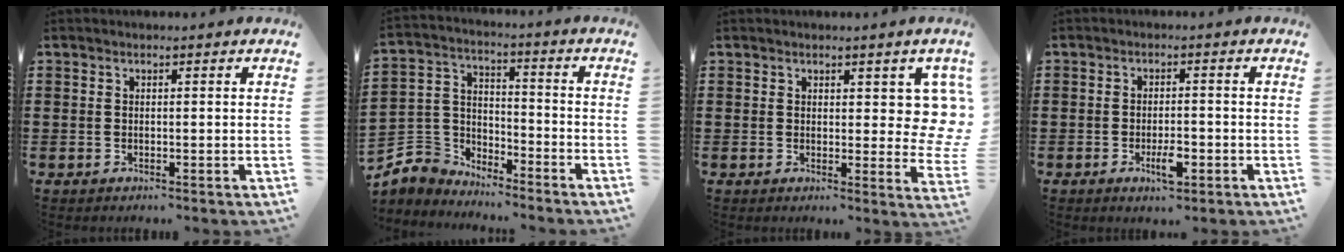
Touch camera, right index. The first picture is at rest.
{"total": 5.0, "force": [-3.9, 3.1, -0.1], "torque": [-0.038, -0.001, -0.089]}
{"total": 5.8, "force": [2.2, 3.0, 4.4], "torque": [-0.042, -0.009, 0.033]}
{"total": 3.9, "force": [-1.6, 1.3, 3.2], "torque": [-0.060, 0.001, -0.029]}